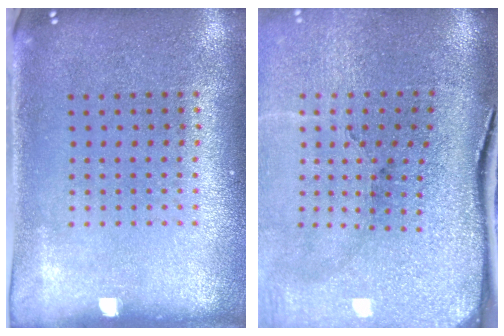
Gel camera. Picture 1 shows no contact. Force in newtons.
{"total": 4.9, "press": 3.9, "slide": 3.0}